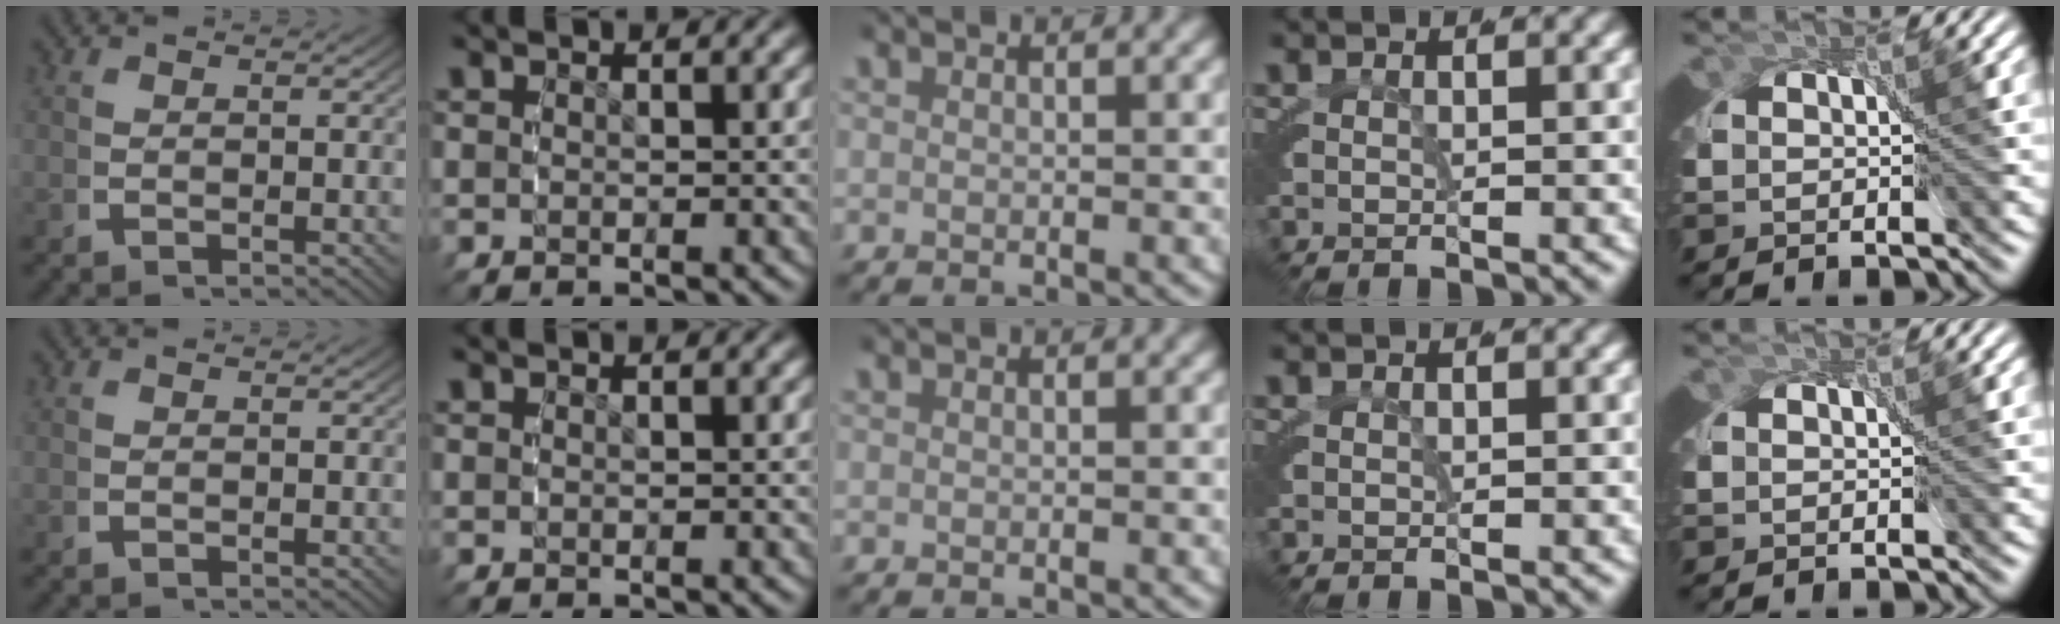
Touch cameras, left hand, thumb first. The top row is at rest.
{}